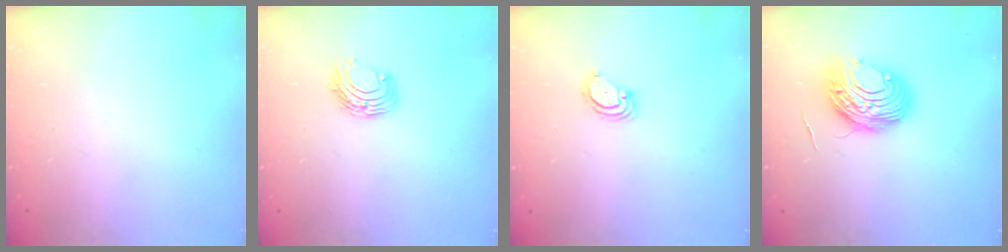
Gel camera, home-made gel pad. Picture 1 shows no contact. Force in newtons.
{"total": 6.7, "press": 6.6, "slide": 0.8}
{"total": 3.4, "press": 3.3, "slide": 0.3}
{"total": 10.1, "press": 10.1, "slide": 0.8}